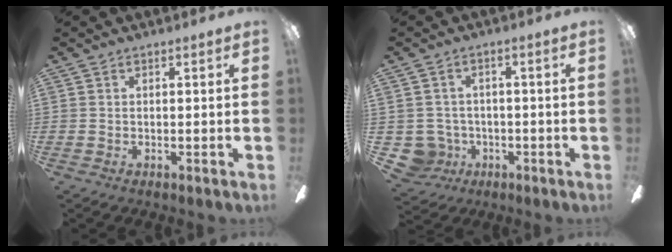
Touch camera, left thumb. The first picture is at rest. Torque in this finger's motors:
{"motor_torque": [-0.08, 0.08, -0.23, 0.01, 0.00]}